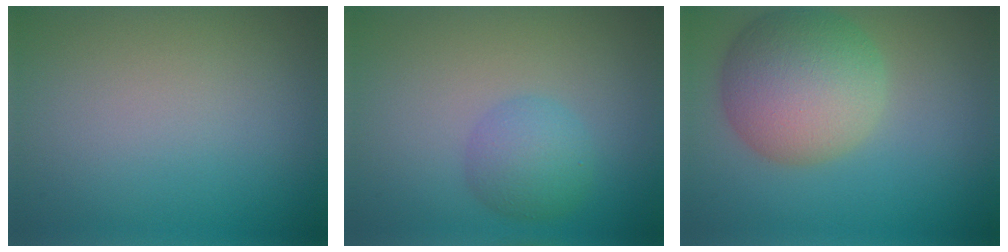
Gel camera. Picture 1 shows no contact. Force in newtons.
{"total": 3.0, "press": 2.9, "slide": 0.2}
{"total": 8.0, "press": 8.0, "slide": 0.2}